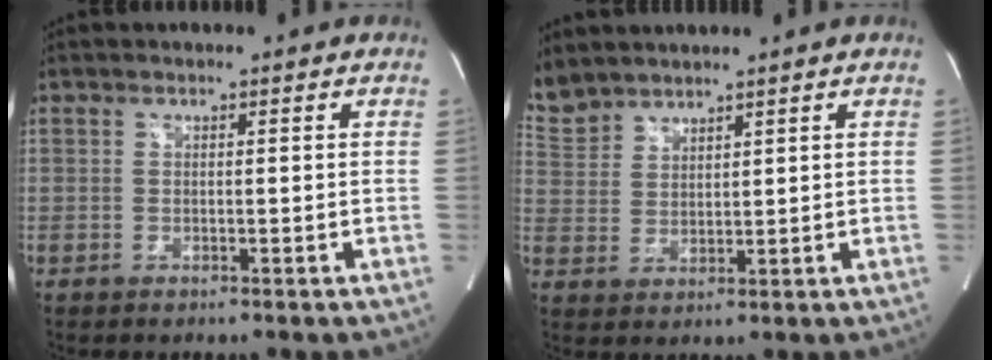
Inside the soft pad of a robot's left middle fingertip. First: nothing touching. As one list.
[{"total": 7.2, "force": [6.6, 2.7, 0.9], "torque": [-0.033, 0.011, 0.147]}]